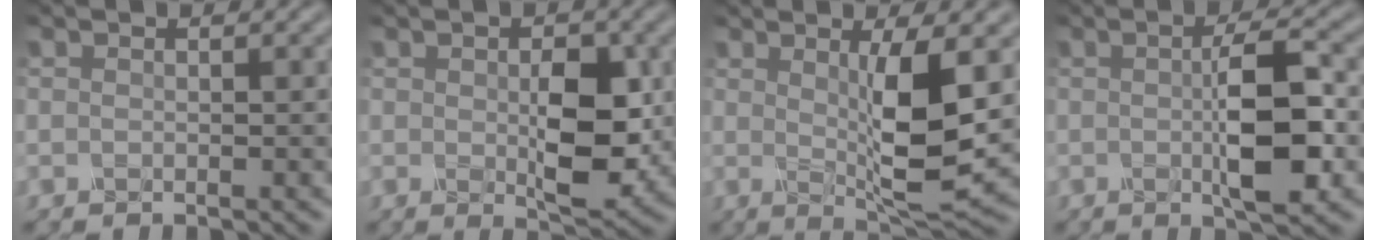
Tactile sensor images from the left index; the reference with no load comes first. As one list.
[{"total": 5.2, "force": [-0.2, 2.3, 4.6], "torque": [-0.077, -0.001, 0.003]}, {"total": 6.2, "force": [0.6, 1.0, 6.0], "torque": [-0.102, -0.008, 0.019]}, {"total": 6.1, "force": [-0.4, 1.2, 6.0], "torque": [-0.103, 0.008, -0.006]}]